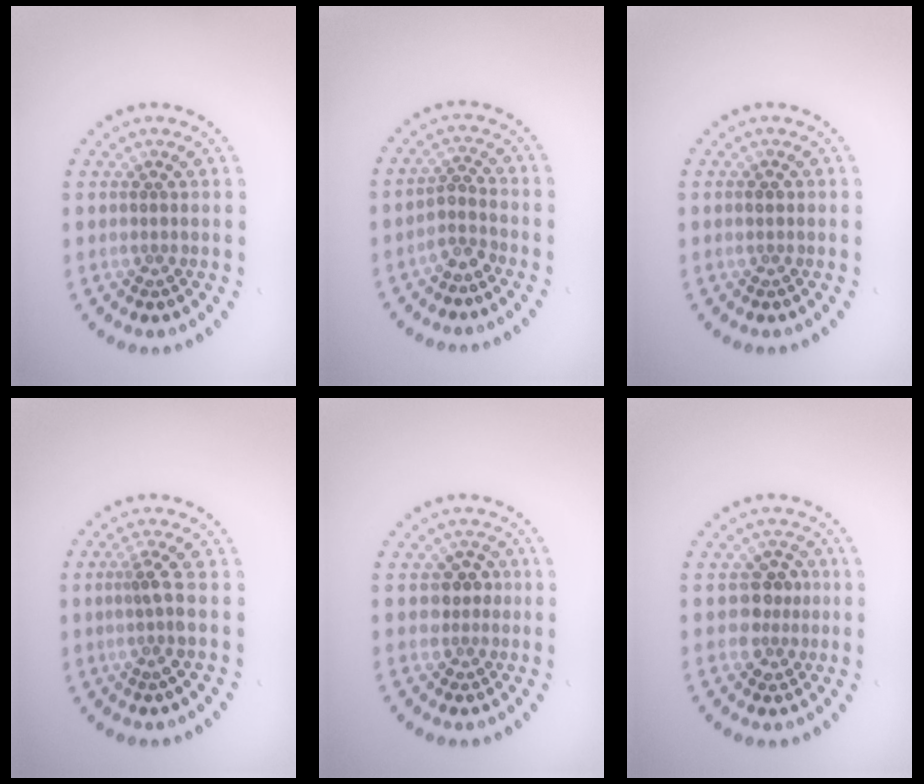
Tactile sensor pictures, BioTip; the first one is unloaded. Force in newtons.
{"total": 2.0, "press": 1.4, "slide": 1.4}
{"total": 0.9, "press": 0.9, "slide": 0.1}
{"total": 2.0, "press": 1.4, "slide": 1.4}
{"total": 2.1, "press": 1.8, "slide": 1.1}
{"total": 2.6, "press": 2.4, "slide": 1.0}